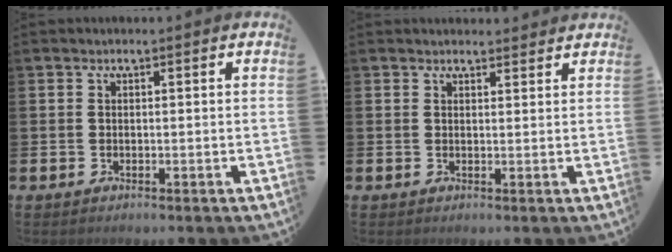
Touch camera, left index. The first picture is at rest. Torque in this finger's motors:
{"motor_torque": [0.47, -1.66, 0.00, 0.01]}